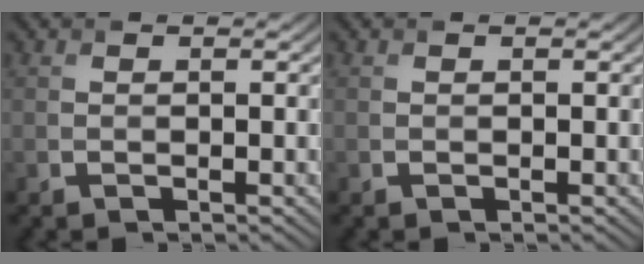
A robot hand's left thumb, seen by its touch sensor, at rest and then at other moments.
{"total": 0.0}